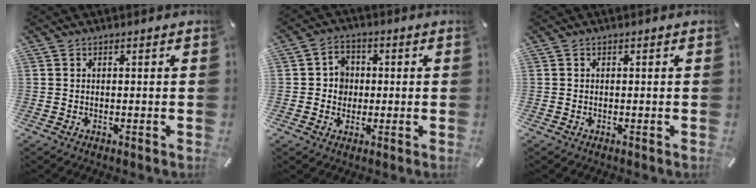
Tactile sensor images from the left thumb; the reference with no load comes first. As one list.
[{"total": 5.0, "force": [-0.5, 4.8, 1.1], "torque": [-0.024, 0.014, -0.011]}, {"total": 0.0}]